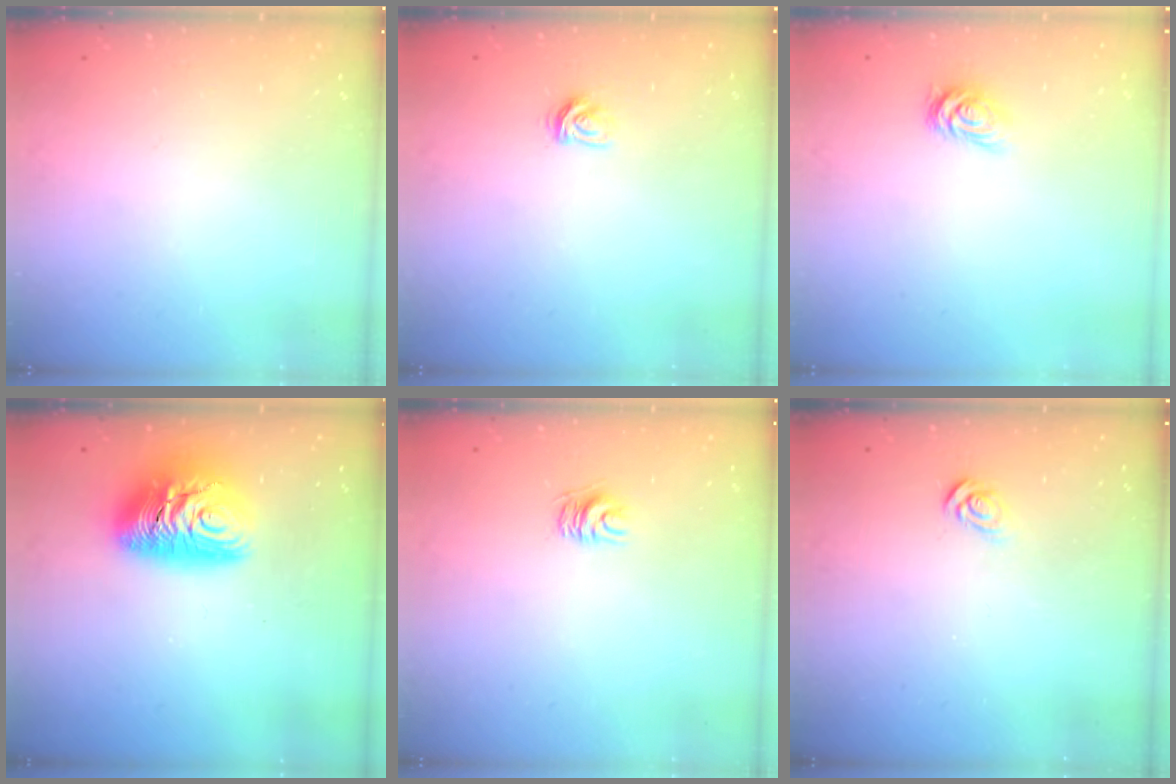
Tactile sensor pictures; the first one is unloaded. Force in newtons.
{"total": 3.5, "press": 3.4, "slide": 0.3}
{"total": 3.4, "press": 3.4, "slide": 0.5}
{"total": 11.7, "press": 11.6, "slide": 1.1}
{"total": 4.5, "press": 4.4, "slide": 0.5}
{"total": 3.7, "press": 3.7, "slide": 0.2}